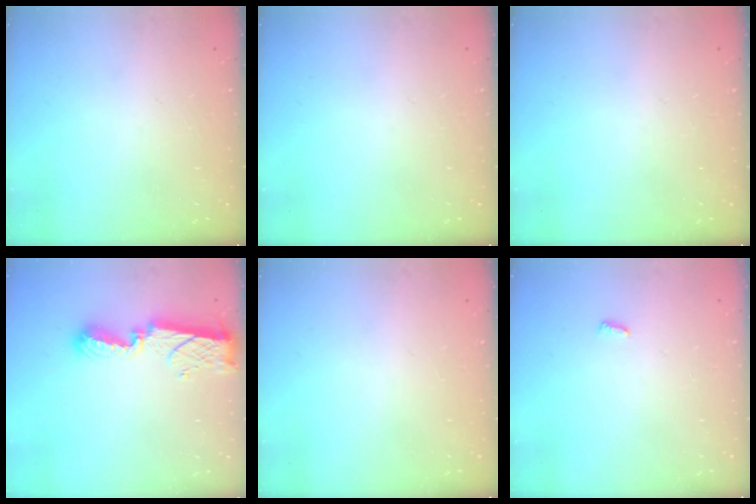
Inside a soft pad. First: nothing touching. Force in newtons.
{"total": 0.0}
{"total": 0.0}
{"total": 9.4, "press": 9.4, "slide": 0.8}
{"total": 1.1, "press": 0.8, "slide": 0.7}
{"total": 3.5, "press": 3.5, "slide": 0.3}